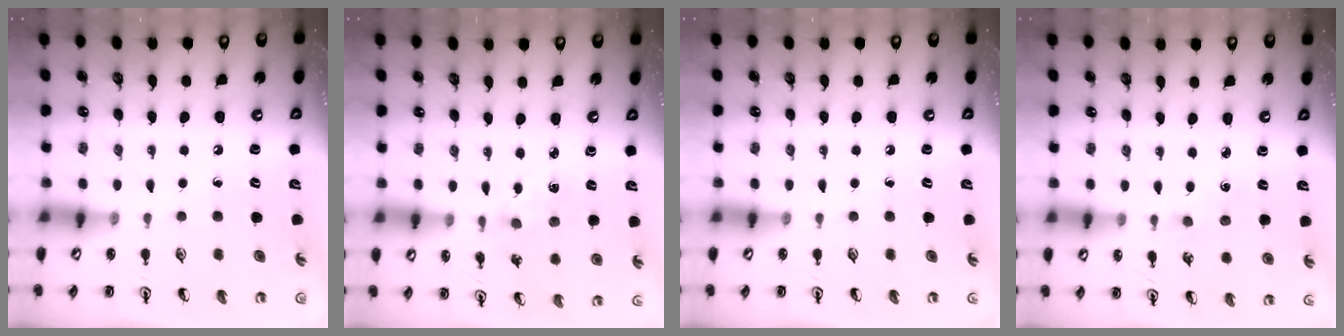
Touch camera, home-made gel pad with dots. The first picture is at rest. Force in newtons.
{"total": 1.8, "press": 1.8, "slide": 0.4}
{"total": 0.0}
{"total": 1.2, "press": 1.2, "slide": 0.3}